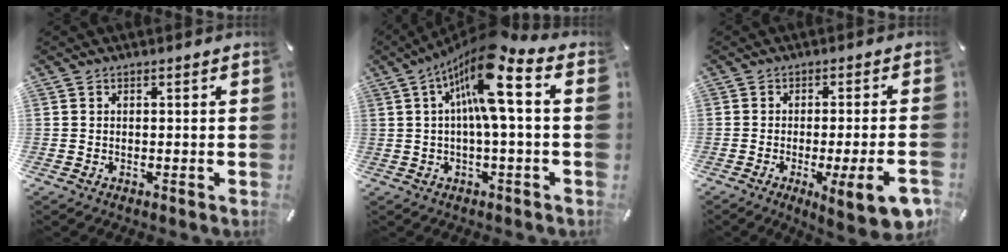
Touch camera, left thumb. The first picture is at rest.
{"total": 14.3, "force": [4.3, 2.7, 13.4], "torque": [-0.248, -0.019, 0.065]}
{"total": 11.9, "force": [-3.9, 1.3, 11.2], "torque": [-0.162, -0.003, -0.049]}